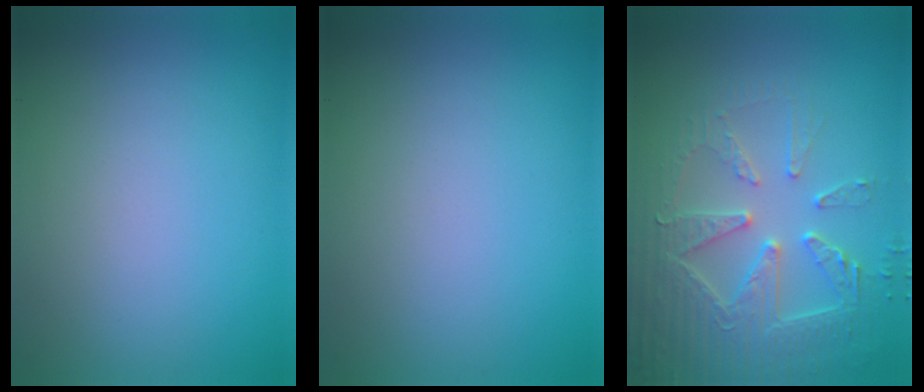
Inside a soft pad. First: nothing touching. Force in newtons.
{"total": 0.0}
{"total": 5.4, "press": 5.0, "slide": 2.1}